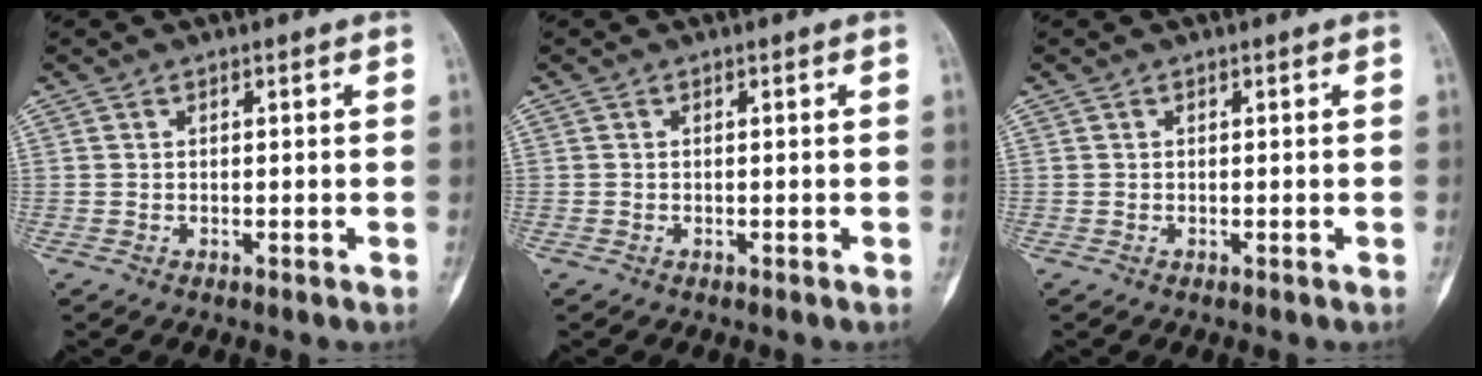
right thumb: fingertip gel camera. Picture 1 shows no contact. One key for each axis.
{"total": 0.0}
{"total": 0.0}